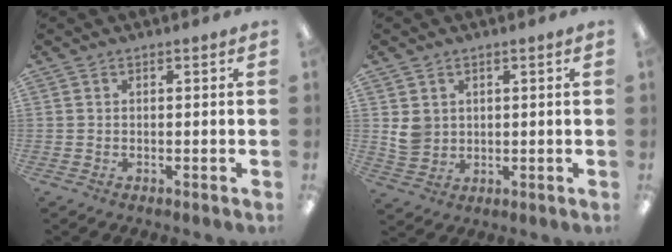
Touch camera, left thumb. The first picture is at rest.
{"total": 5.4, "force": [1.6, 5.0, 1.5], "torque": [-0.023, 0.005, 0.034]}